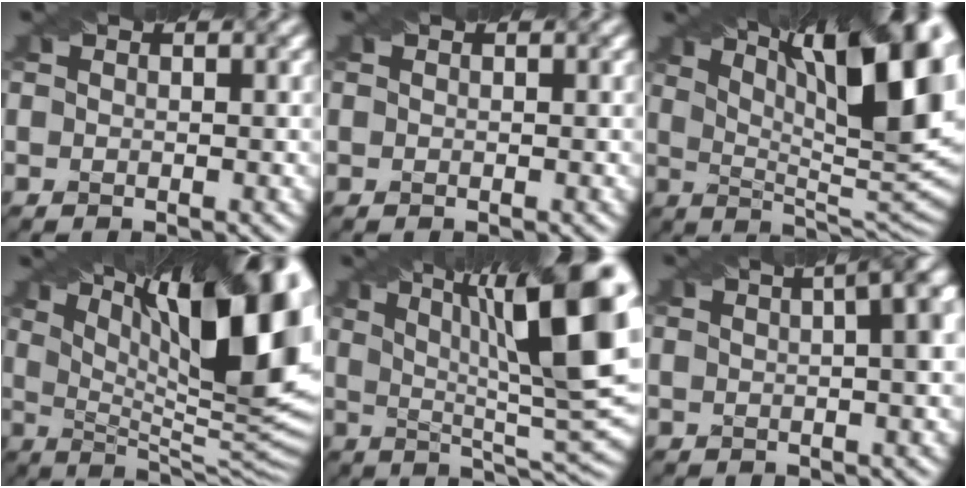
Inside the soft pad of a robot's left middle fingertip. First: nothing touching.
{"total": 0.0}
{"total": 17.1, "force": [7.7, 5.6, 14.3], "torque": [-0.191, 0.026, 0.123]}
{"total": 19.6, "force": [8.1, 6.5, 16.6], "torque": [-0.221, 0.029, 0.137]}
{"total": 14.1, "force": [4.5, 3.5, 12.9], "torque": [-0.191, 0.007, 0.080]}
{"total": 8.3, "force": [2.0, 3.6, 7.3], "torque": [-0.035, 0.049, 0.000]}